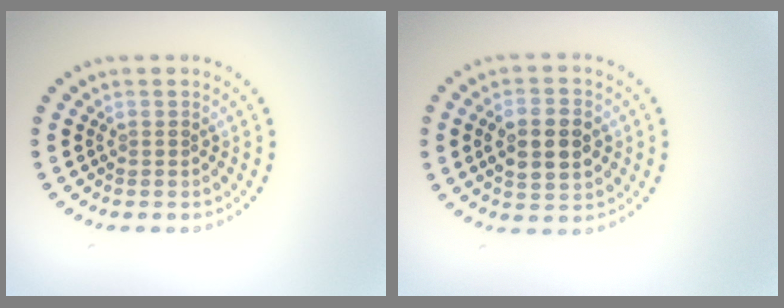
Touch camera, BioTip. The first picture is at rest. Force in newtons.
{"total": 5.5, "press": 5.5, "slide": 0.3}